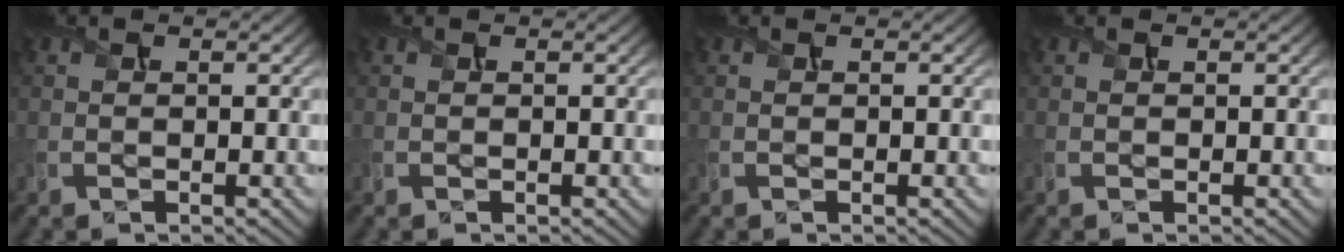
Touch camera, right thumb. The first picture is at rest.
{"total": 0.0}
{"total": 0.0}
{"total": 0.0}